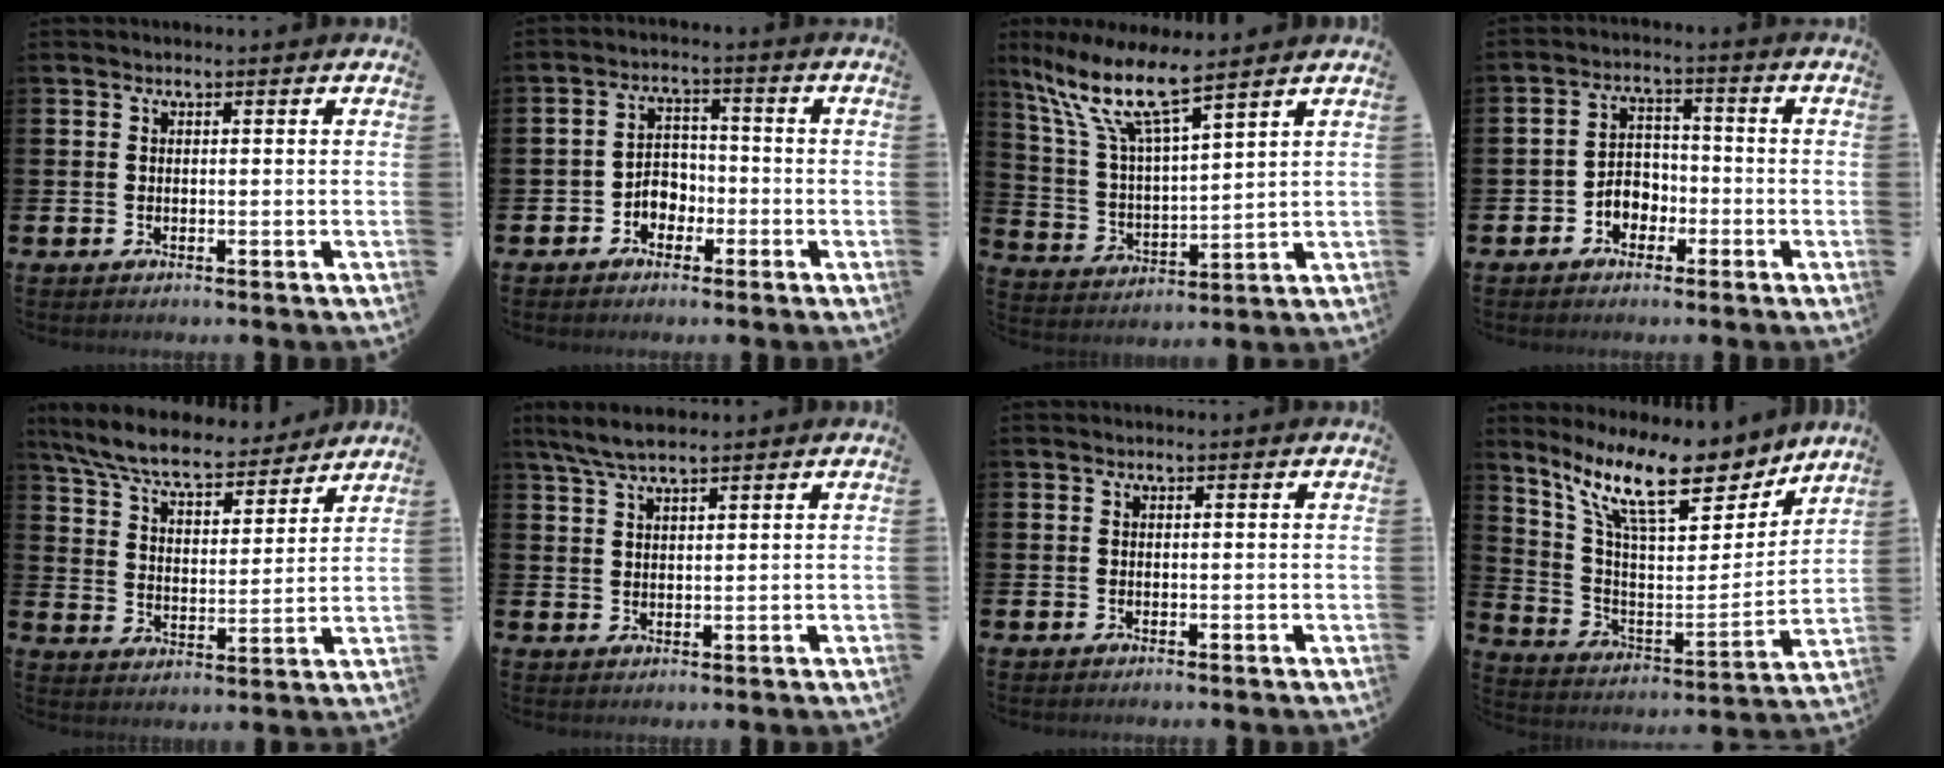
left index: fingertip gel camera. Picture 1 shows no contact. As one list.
[{"total": 3.3, "force": [-1.7, 2.5, 1.1], "torque": [-0.029, 0.006, -0.040]}, {"total": 10.3, "force": [8.2, 1.8, 6.0], "torque": [-0.149, -0.036, 0.139]}, {"total": 3.5, "force": [-1.9, 2.7, 1.1], "torque": [-0.030, 0.004, -0.044]}, {"total": 8.3, "force": [7.6, 1.3, 2.9], "torque": [-0.093, -0.050, 0.133]}, {"total": 4.8, "force": [4.0, 0.8, 2.5], "torque": [-0.062, -0.004, 0.074]}, {"total": 0.0}, {"total": 13.8, "force": [10.7, 4.2, 7.7], "torque": [-0.168, -0.065, 0.182]}]